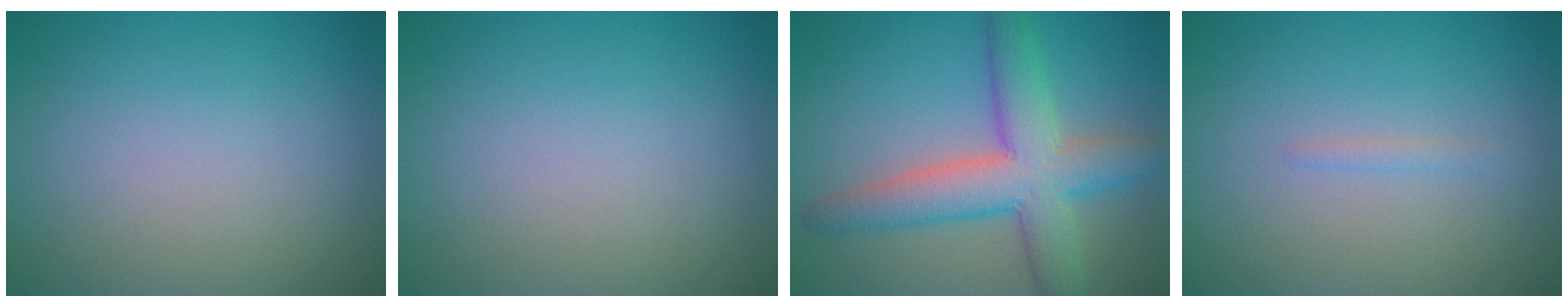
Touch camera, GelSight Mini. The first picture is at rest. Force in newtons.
{"total": 0.0}
{"total": 7.3, "press": 7.3, "slide": 0.4}
{"total": 0.8, "press": 0.7, "slide": 0.1}